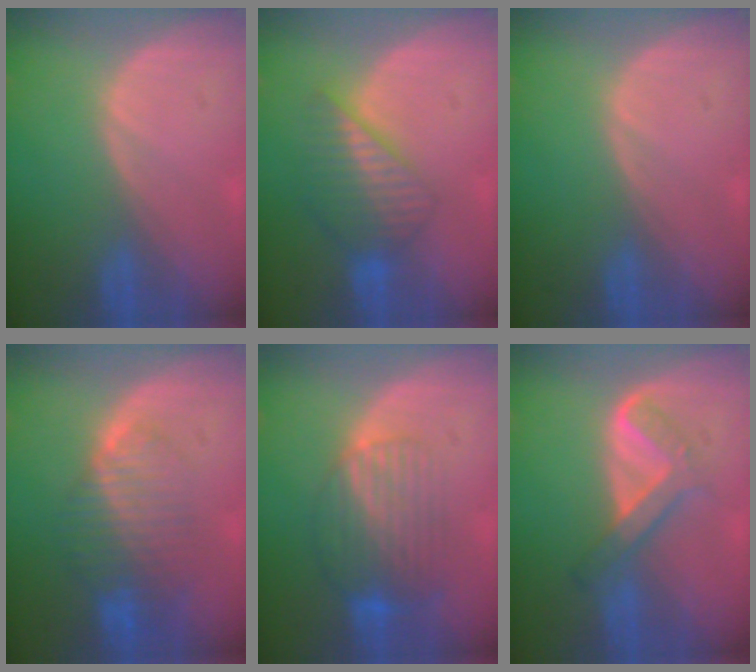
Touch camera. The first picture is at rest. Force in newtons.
{"total": 6.6, "press": 6.0, "slide": 2.6}
{"total": 0.0}
{"total": 8.4, "press": 7.2, "slide": 4.2}
{"total": 8.4, "press": 7.2, "slide": 4.4}
{"total": 5.3, "press": 5.1, "slide": 1.4}